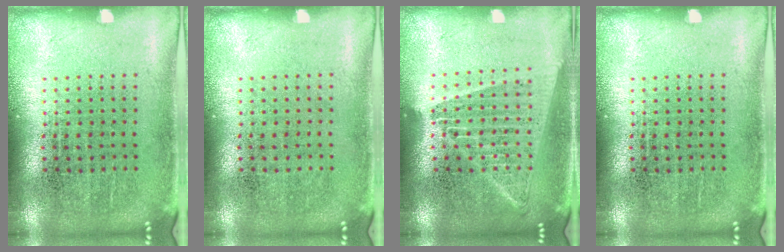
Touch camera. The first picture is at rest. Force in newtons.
{"total": 0.0}
{"total": 1.5, "press": 1.4, "slide": 0.7}
{"total": 0.0}